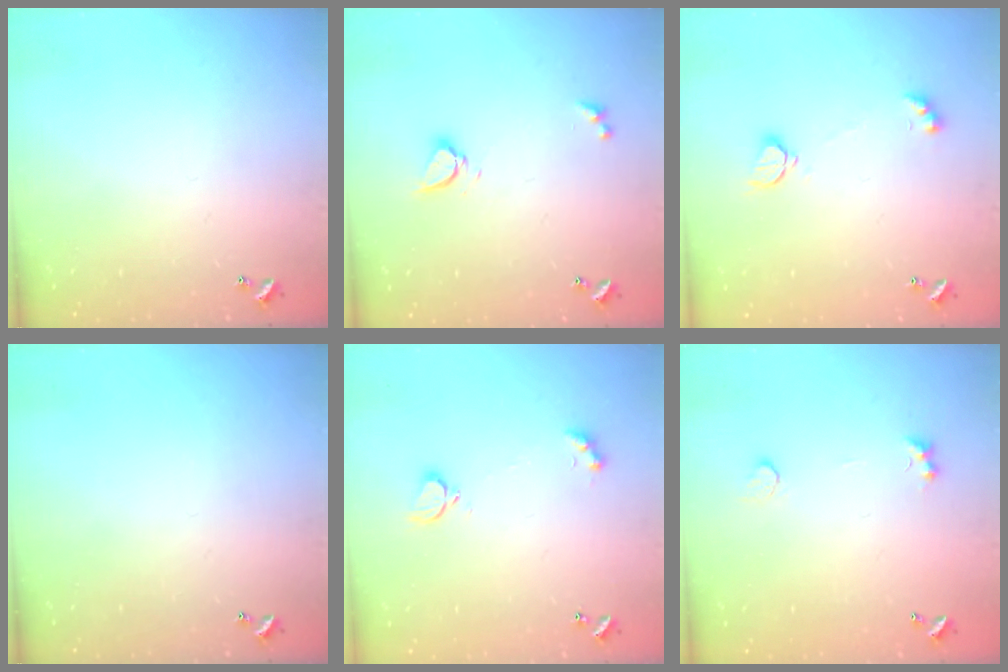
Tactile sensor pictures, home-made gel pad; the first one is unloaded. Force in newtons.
{"total": 3.3, "press": 3.3, "slide": 0.5}
{"total": 2.2, "press": 2.2, "slide": 0.2}
{"total": 0.0}
{"total": 2.9, "press": 2.9, "slide": 0.6}
{"total": 1.4, "press": 1.1, "slide": 0.9}